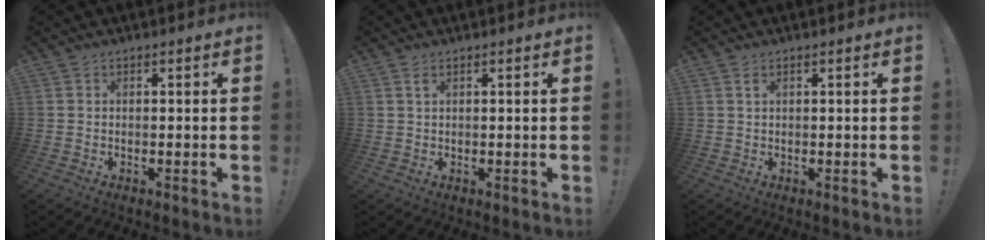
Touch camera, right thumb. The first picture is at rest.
{"total": 1.8, "force": [1.0, 0.7, 1.4], "torque": [-0.026, 0.001, 0.016]}
{"total": 1.5, "force": [0.8, 0.6, 1.1], "torque": [-0.020, 0.000, 0.012]}